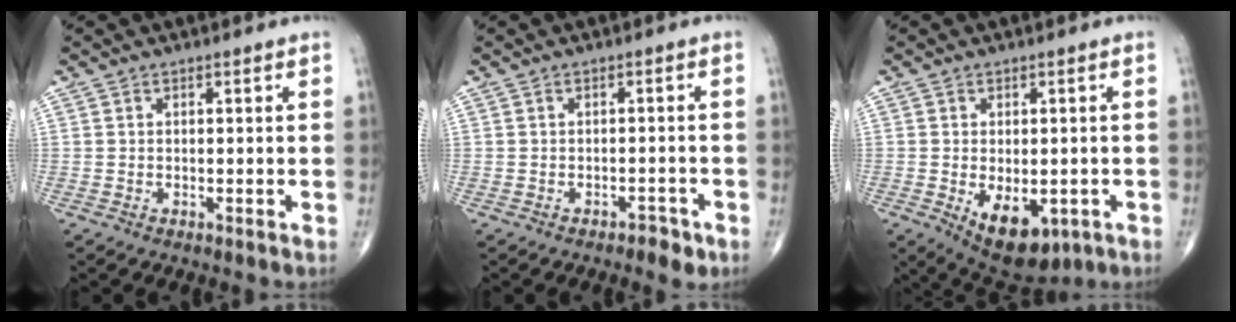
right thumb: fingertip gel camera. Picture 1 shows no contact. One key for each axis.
{"total": 2.6, "fx": -1.7, "fy": 1.3, "fz": 1.5, "tx": -0.015, "ty": 0.010, "tz": -0.020}
{"total": 10.2, "fx": -3.4, "fy": 5.8, "fz": 7.8, "tx": -0.101, "ty": -0.007, "tz": -0.033}